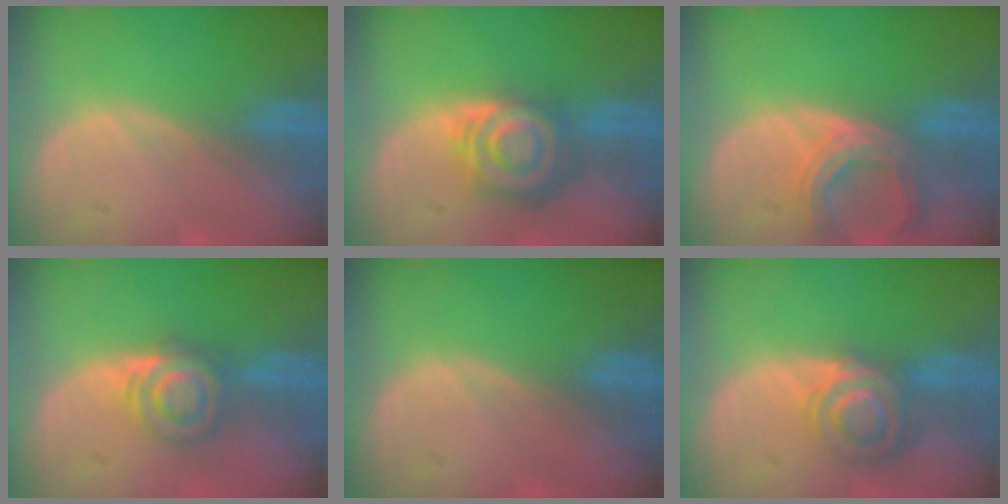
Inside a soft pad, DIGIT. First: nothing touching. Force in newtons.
{"total": 8.1, "press": 7.2, "slide": 3.9}
{"total": 5.8, "press": 5.6, "slide": 1.6}
{"total": 6.2, "press": 5.5, "slide": 2.8}
{"total": 0.0}
{"total": 7.2, "press": 6.0, "slide": 3.9}